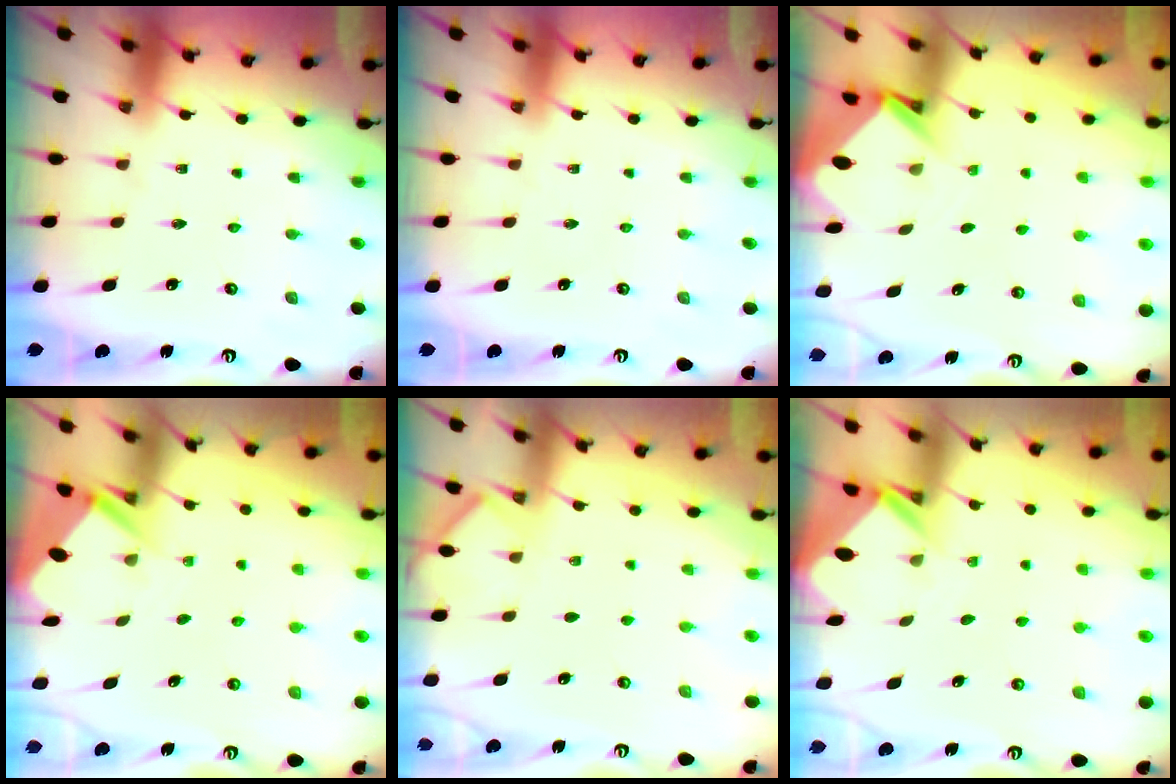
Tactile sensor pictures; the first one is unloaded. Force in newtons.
{"total": 0.0}
{"total": 2.9, "press": 2.9, "slide": 0.2}
{"total": 2.7, "press": 2.7, "slide": 0.3}
{"total": 3.5, "press": 3.4, "slide": 0.5}
{"total": 2.3, "press": 2.3, "slide": 0.2}